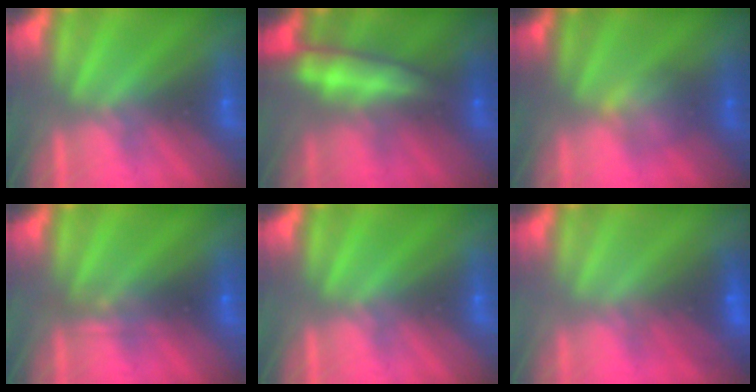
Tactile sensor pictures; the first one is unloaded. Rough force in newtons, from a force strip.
{"total": 5.8}
{"total": 2.0}
{"total": 2.3}
{"total": 0.0}
{"total": 2.8}